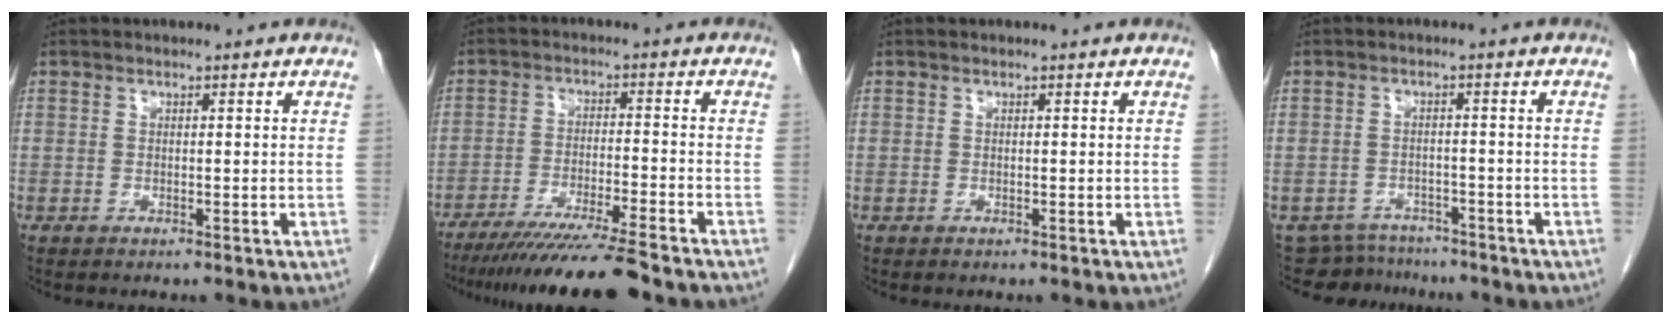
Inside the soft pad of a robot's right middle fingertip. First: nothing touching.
{"total": 12.5, "force": [-10.6, -1.0, 6.5], "torque": [-0.087, -0.031, -0.172]}
{"total": 0.0}
{"total": 5.9, "force": [-5.5, 2.0, -0.9], "torque": [0.017, 0.012, -0.078]}